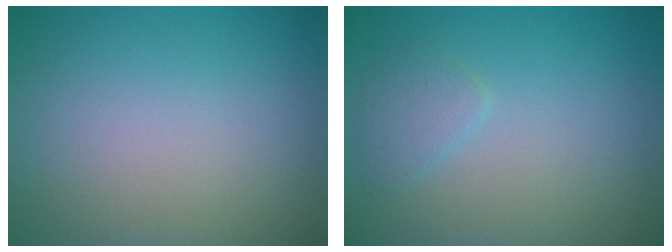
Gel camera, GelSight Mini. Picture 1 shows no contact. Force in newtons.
{"total": 1.5, "press": 1.5, "slide": 0.1}